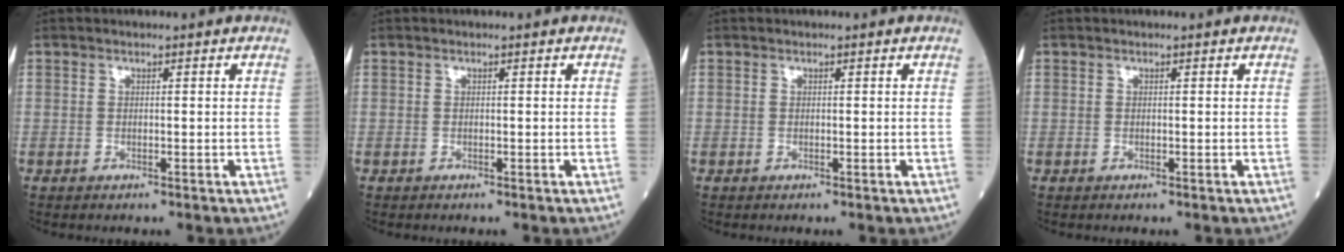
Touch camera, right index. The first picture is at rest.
{"total": 0.0}
{"total": 0.0}
{"total": 0.0}